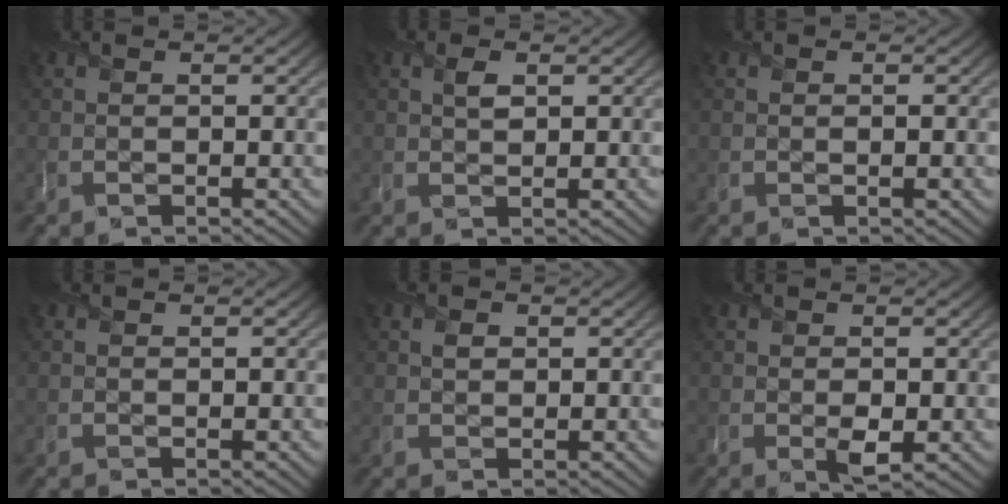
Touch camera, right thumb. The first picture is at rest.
{"total": 1.5, "force": [0.8, 0.9, 1.0], "torque": [-0.021, -0.001, 0.014]}
{"total": 0.0}
{"total": 0.0}
{"total": 1.0, "force": [0.4, 0.8, 0.4], "torque": [-0.010, -0.002, 0.006]}
{"total": 1.7, "force": [-0.2, 1.1, 1.3], "torque": [-0.026, -0.009, 0.000]}